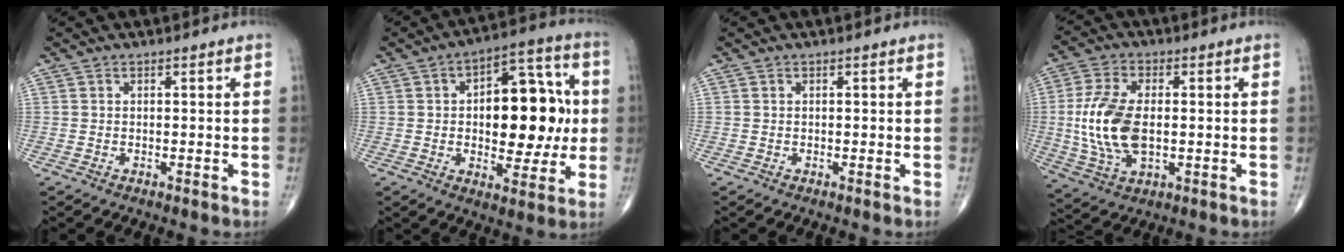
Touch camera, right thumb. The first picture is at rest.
{"total": 18.8, "force": [0.9, 10.1, 15.9], "torque": [-0.173, 0.020, 0.014]}
{"total": 0.0}
{"total": 13.4, "force": [-0.3, 7.2, 11.3], "torque": [-0.240, -0.002, -0.002]}